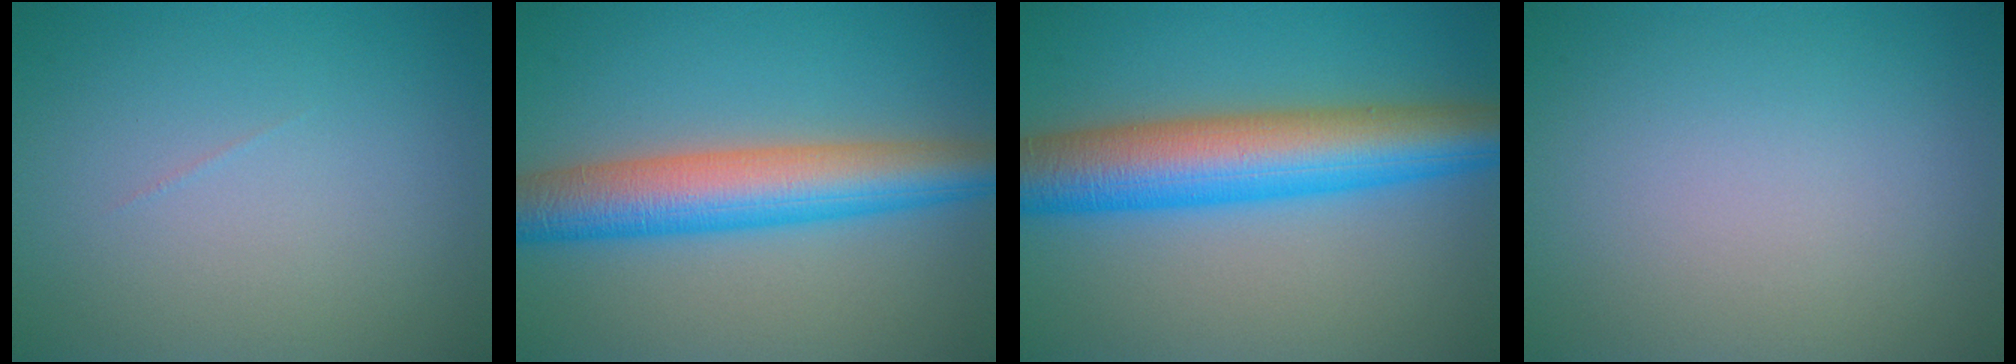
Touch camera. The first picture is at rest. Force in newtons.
{"total": 7.9, "press": 7.9, "slide": 0.3}
{"total": 10.0, "press": 10.0, "slide": 0.2}
{"total": 0.0}